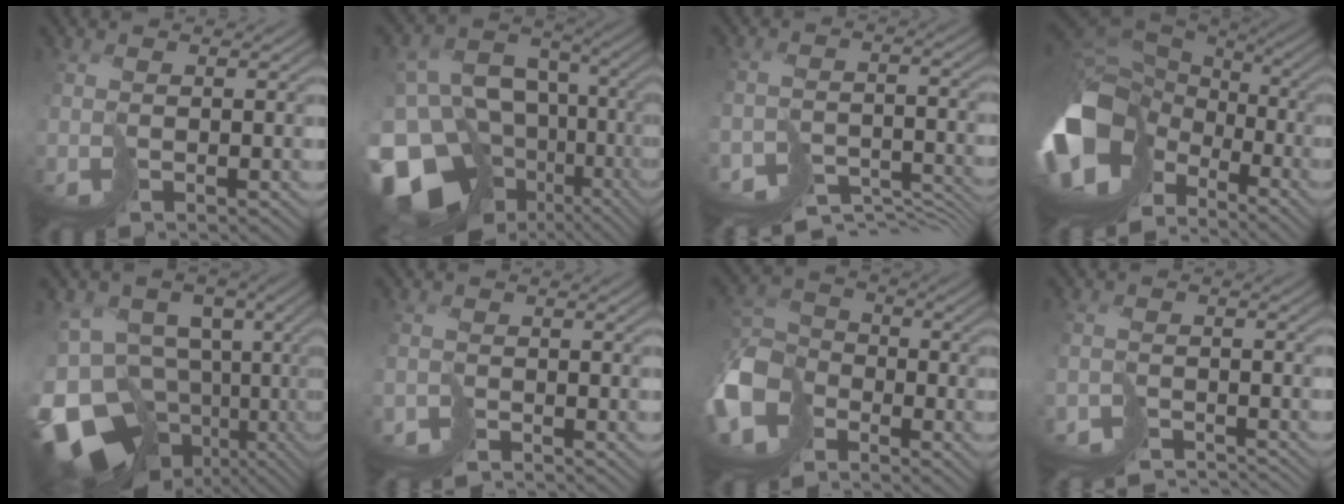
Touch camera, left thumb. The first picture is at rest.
{"total": 19.9, "force": [-9.9, 14.4, 9.5], "torque": [-0.217, -0.024, -0.134]}
{"total": 8.2, "force": [-7.5, 2.7, 1.7], "torque": [-0.018, -0.008, -0.112]}
{"total": 17.7, "force": [-6.6, 12.9, 10.2], "torque": [-0.271, -0.051, -0.106]}
{"total": 16.1, "force": [-7.1, 11.1, 9.1], "torque": [-0.205, -0.017, -0.109]}
{"total": 3.3, "force": [-3.2, 0.6, -0.2], "torque": [0.019, -0.006, -0.067]}
{"total": 11.1, "force": [-6.1, 7.2, 5.9], "torque": [-0.158, -0.035, -0.131]}
{"total": 6.1, "force": [-5.9, 1.7, 0.5], "torque": [0.006, -0.006, -0.099]}